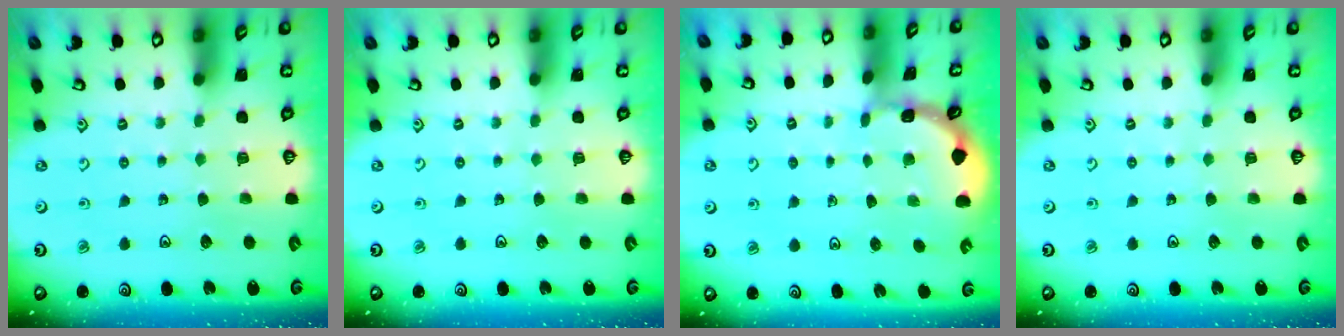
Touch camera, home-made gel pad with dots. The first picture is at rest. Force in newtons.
{"total": 0.0}
{"total": 1.0, "press": 1.0, "slide": 0.2}
{"total": 0.0}